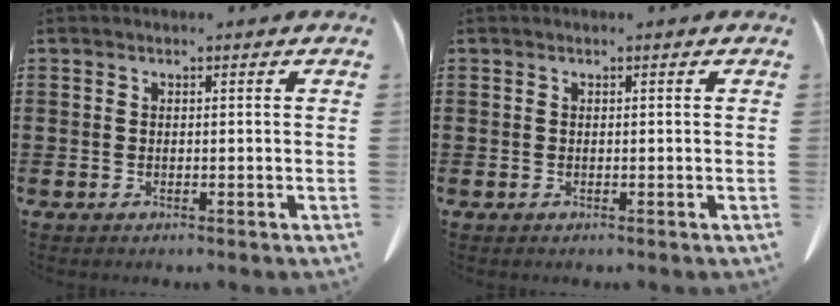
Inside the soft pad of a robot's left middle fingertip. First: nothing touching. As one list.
[{"total": 0.0}]